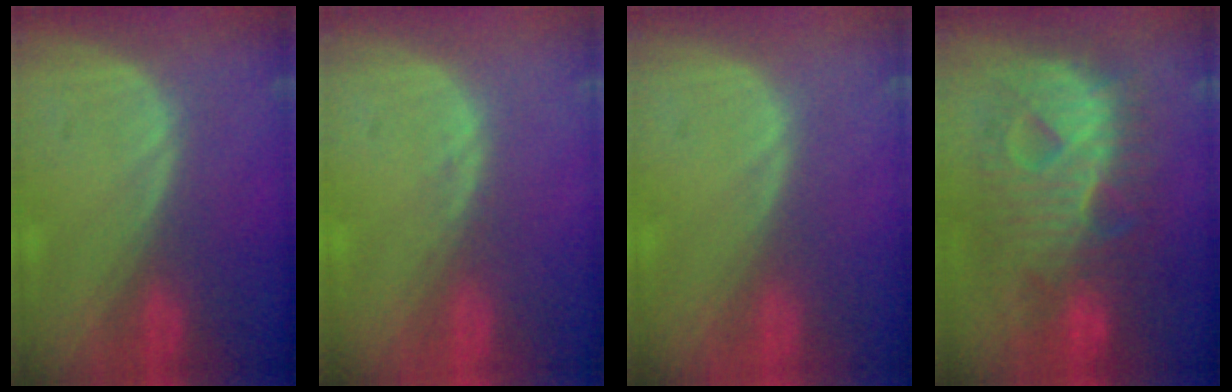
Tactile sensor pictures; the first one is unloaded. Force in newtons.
{"total": 0.6, "press": 0.6, "slide": 0.1}
{"total": 0.0}
{"total": 12.7, "press": 12.6, "slide": 1.3}